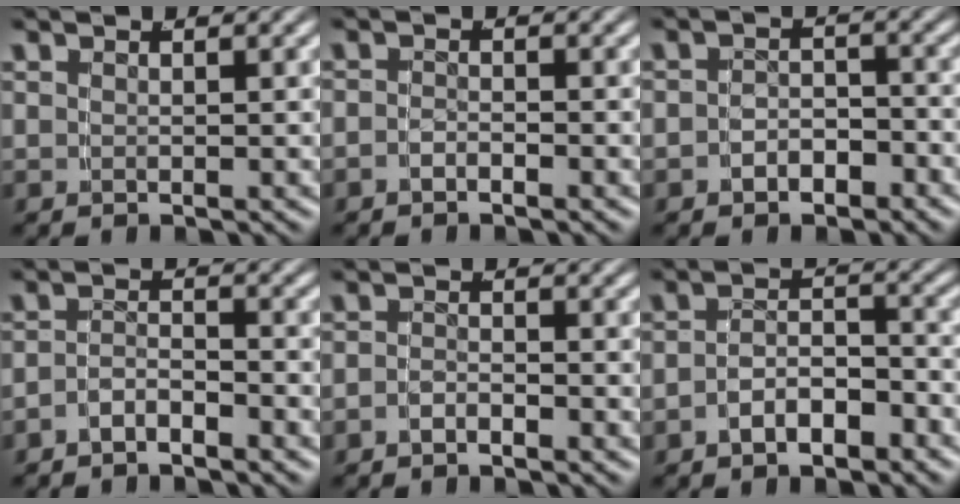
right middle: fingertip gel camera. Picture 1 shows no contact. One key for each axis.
{"total": 1.3, "fx": -1.2, "fy": 0.3, "fz": 0.2, "tx": -0.012, "ty": -0.007, "tz": -0.020}
{"total": 2.8, "fx": -2.0, "fy": 1.8, "fz": 0.8, "tx": -0.009, "ty": -0.003, "tz": -0.036}
{"total": 2.6, "fx": -2.4, "fy": 0.7, "fz": 0.8, "tx": -0.010, "ty": -0.006, "tz": -0.043}
{"total": 1.7, "fx": -1.6, "fy": 0.4, "fz": 0.5, "tx": -0.012, "ty": -0.004, "tz": -0.028}
{"total": 3.7, "fx": -2.8, "fy": 1.6, "fz": 1.7, "tx": -0.017, "ty": -0.005, "tz": -0.050}